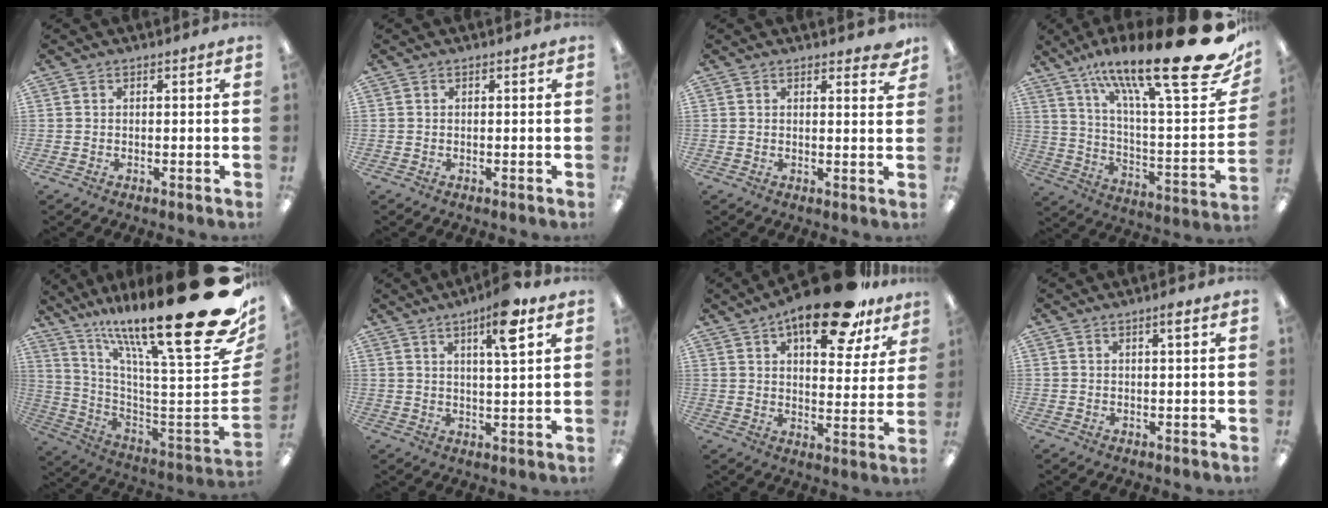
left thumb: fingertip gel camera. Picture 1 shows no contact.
{"total": 0.0}
{"total": 2.9, "force": [2.3, 0.9, 1.5], "torque": [-0.011, -0.012, 0.036]}
{"total": 27.4, "force": [17.8, 5.3, 20.2], "torque": [-0.308, -0.120, 0.284]}
{"total": 29.9, "force": [19.2, 5.6, 22.2], "torque": [-0.305, -0.155, 0.323]}
{"total": 9.8, "force": [5.3, 1.9, 7.9], "torque": [-0.117, -0.016, 0.079]}
{"total": 18.8, "force": [12.6, 7.3, 11.9], "torque": [-0.172, -0.063, 0.204]}
{"total": 2.2, "force": [1.3, 0.4, 1.7], "torque": [-0.030, 0.000, 0.020]}